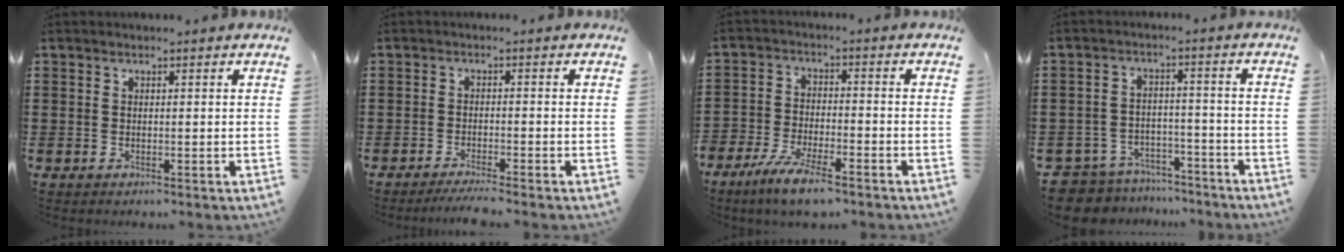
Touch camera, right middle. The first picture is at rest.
{"total": 2.0, "force": [-1.8, -0.3, 1.0], "torque": [-0.016, -0.001, -0.034]}
{"total": 5.9, "force": [-4.8, 1.1, 3.2], "torque": [-0.078, -0.007, -0.096]}
{"total": 5.8, "force": [-5.7, 1.1, 0.3], "torque": [-0.028, 0.007, -0.123]}